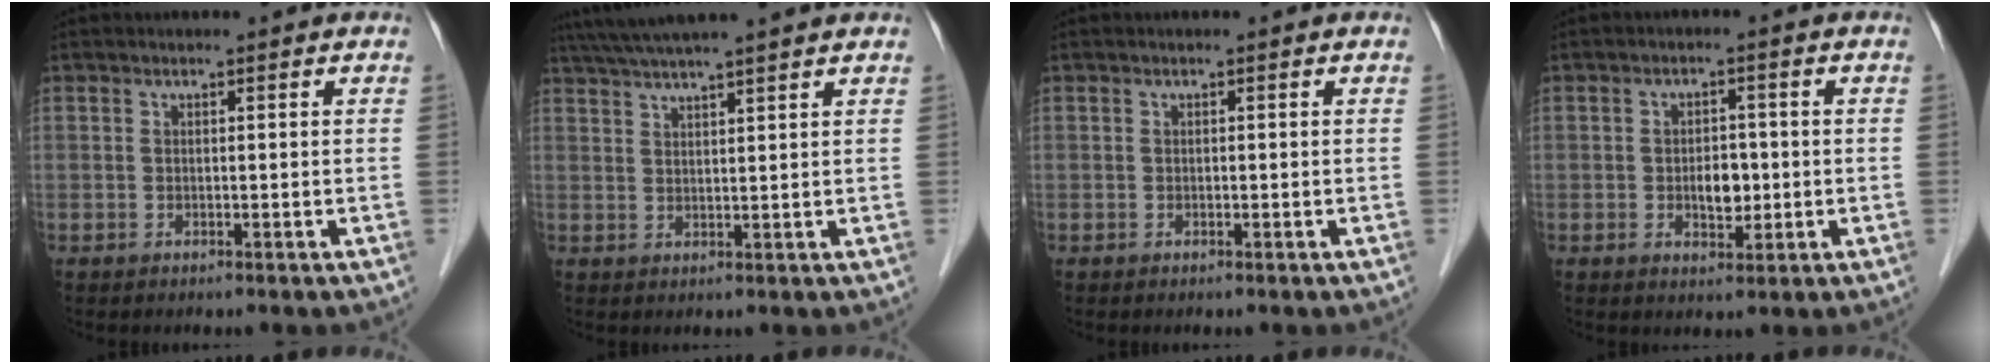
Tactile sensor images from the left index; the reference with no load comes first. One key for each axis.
{"total": 10.7, "fx": 9.2, "fy": -0.6, "fz": 5.4, "tx": -0.094, "ty": 0.040, "tz": 0.133}
{"total": 0.0}
{"total": 3.8, "fx": -0.5, "fy": 2.3, "fz": 3.0, "tx": -0.046, "ty": 0.004, "tz": -0.003}